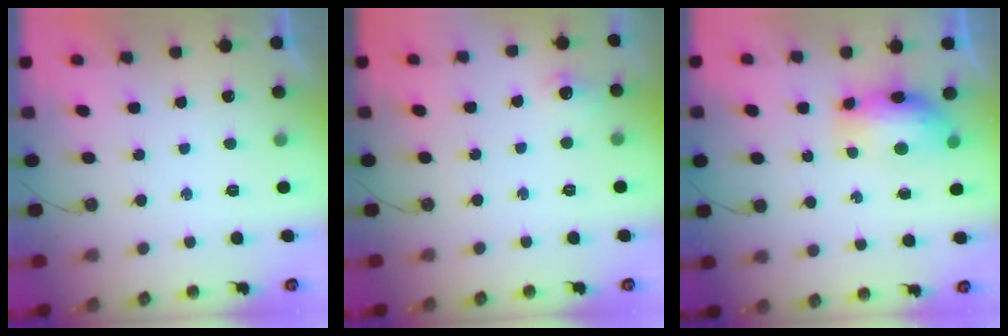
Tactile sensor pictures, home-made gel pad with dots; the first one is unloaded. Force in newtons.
{"total": 6.3, "press": 6.3, "slide": 0.8}
{"total": 8.6, "press": 8.5, "slide": 1.0}